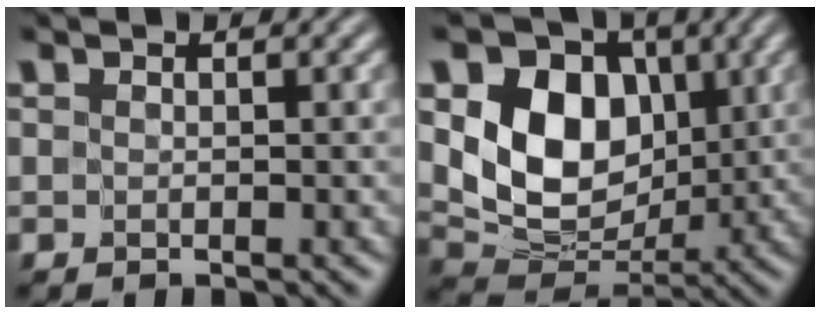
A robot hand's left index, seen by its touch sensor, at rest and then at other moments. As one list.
[{"total": 8.5, "force": [1.2, 6.5, 5.3], "torque": [-0.103, -0.015, 0.024]}]